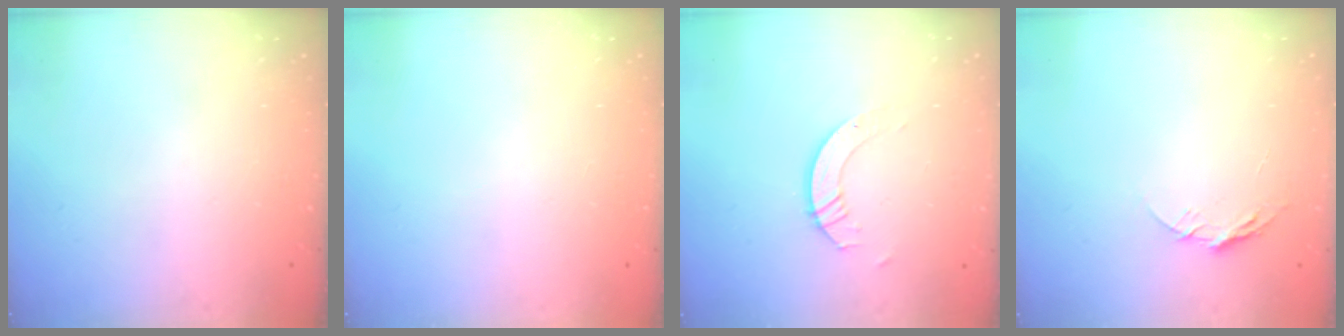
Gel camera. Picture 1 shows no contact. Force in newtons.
{"total": 0.0}
{"total": 4.0, "press": 4.0, "slide": 0.3}
{"total": 6.5, "press": 6.5, "slide": 0.6}